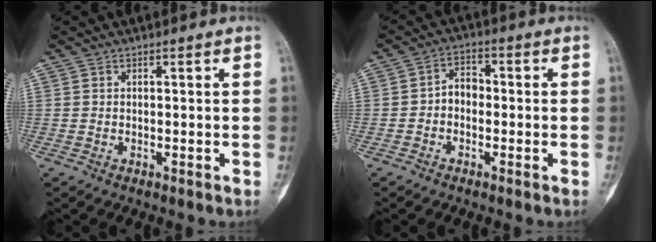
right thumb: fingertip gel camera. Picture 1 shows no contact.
{"total": 4.2, "force": [-0.8, 3.1, 2.7], "torque": [-0.030, 0.020, -0.024]}